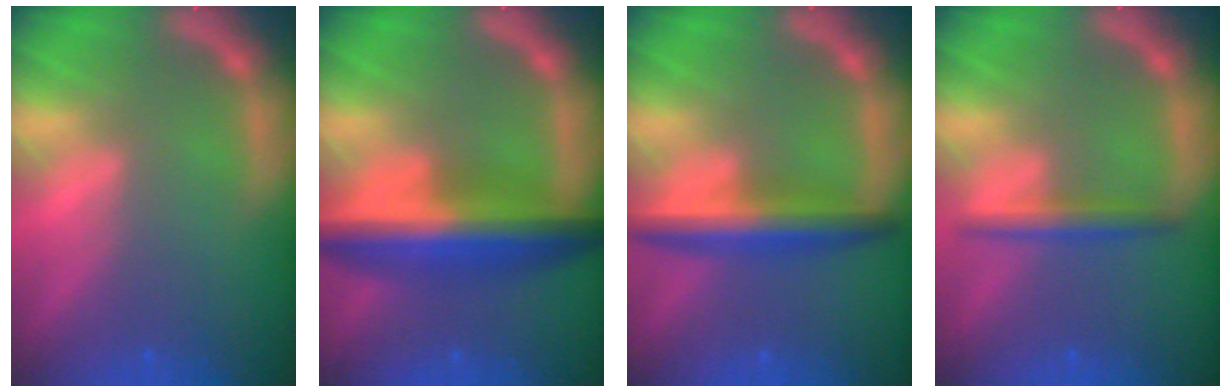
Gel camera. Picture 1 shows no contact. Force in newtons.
{"total": 8.5}
{"total": 5.0}
{"total": 2.4}